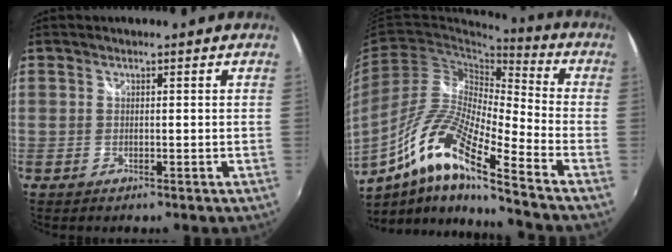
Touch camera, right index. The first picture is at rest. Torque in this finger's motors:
{"motor_torque": [1.05, -1.00, 0.69, 0.17]}